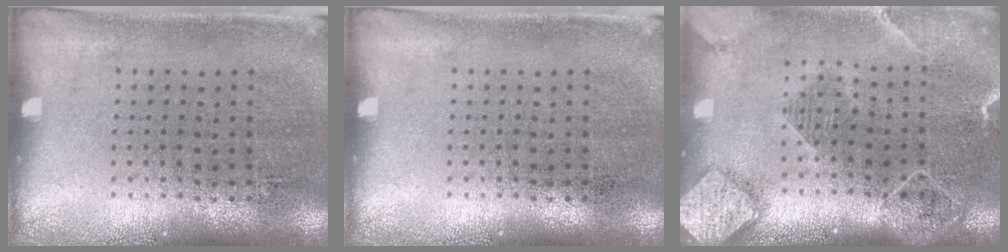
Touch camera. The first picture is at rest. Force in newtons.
{"total": 0.0}
{"total": 2.3, "press": 1.9, "slide": 1.2}